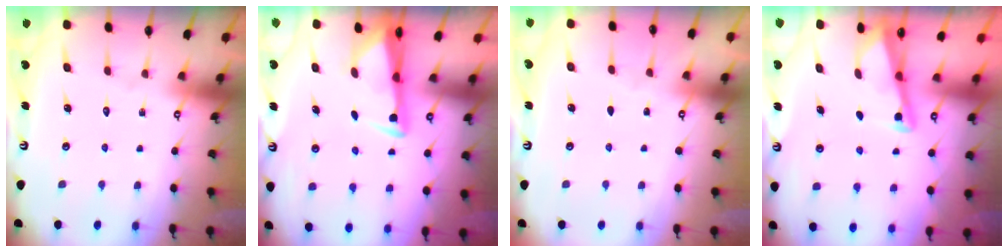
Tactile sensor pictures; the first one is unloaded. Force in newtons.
{"total": 3.0, "press": 2.8, "slide": 0.9}
{"total": 2.3, "press": 2.2, "slide": 0.2}
{"total": 3.0, "press": 3.0, "slide": 0.3}